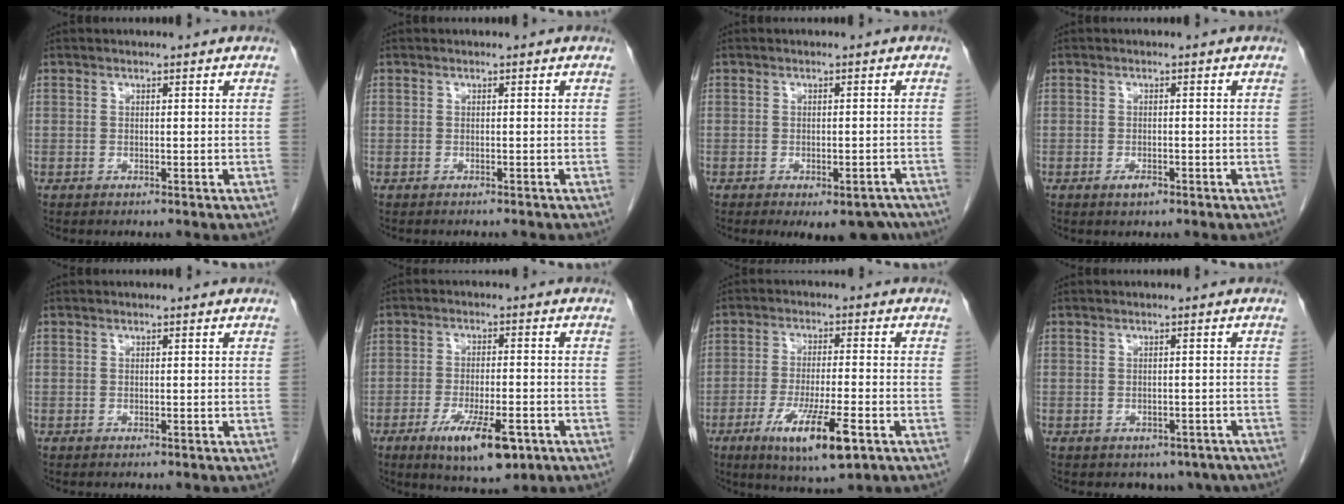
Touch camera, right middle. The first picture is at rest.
{"total": 2.0, "force": [-1.9, 0.3, 0.6], "torque": [-0.008, -0.001, -0.023]}
{"total": 7.4, "force": [-5.6, 3.3, 3.5], "torque": [-0.026, 0.001, -0.071]}
{"total": 1.5, "force": [-0.9, 0.6, 1.0], "torque": [-0.017, 0.001, -0.011]}
{"total": 0.0}
{"total": 9.6, "force": [-4.9, 2.7, 7.8], "torque": [-0.133, -0.013, -0.070]}
{"total": 10.9, "force": [-5.2, 1.5, 9.5], "torque": [-0.170, -0.026, -0.080]}
{"total": 5.0, "force": [-3.8, 3.0, 1.1], "torque": [0.003, 0.009, -0.043]}